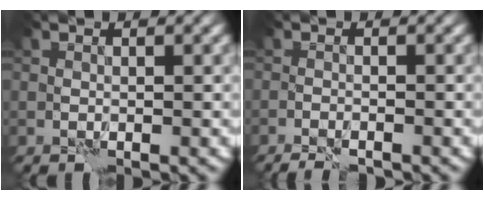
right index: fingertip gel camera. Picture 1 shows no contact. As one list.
[{"total": 2.6, "force": [-2.3, 0.2, 1.0], "torque": [-0.024, -0.006, -0.038]}]